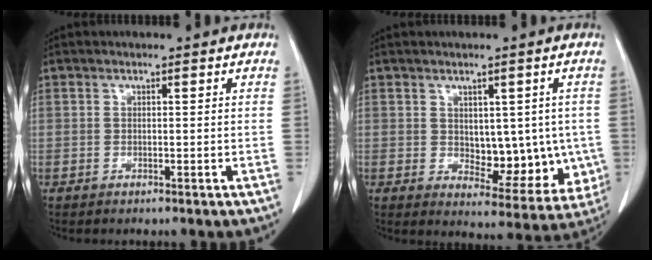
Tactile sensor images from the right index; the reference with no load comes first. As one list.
[{"total": 10.0, "force": [-0.2, 5.7, 8.2], "torque": [-0.089, -0.001, 0.017]}]